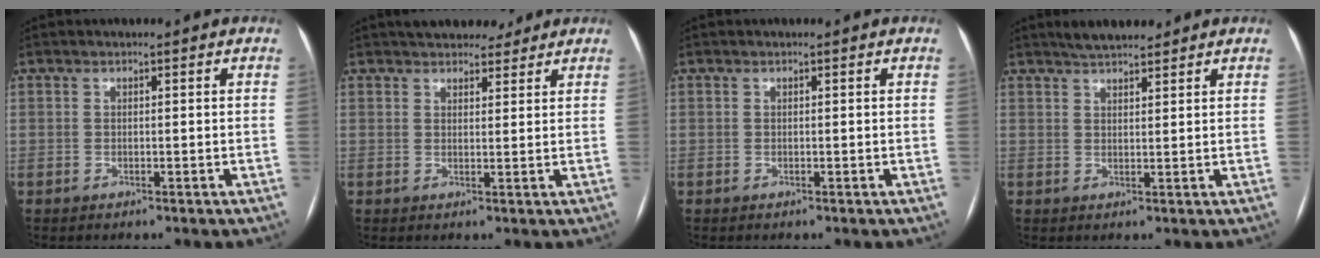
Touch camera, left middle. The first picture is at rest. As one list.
[{"total": 7.7, "force": [6.7, 2.8, 2.6], "torque": [-0.024, 0.013, 0.091]}, {"total": 0.0}, {"total": 4.8, "force": [4.2, 1.0, 2.0], "torque": [-0.034, 0.017, 0.070]}]